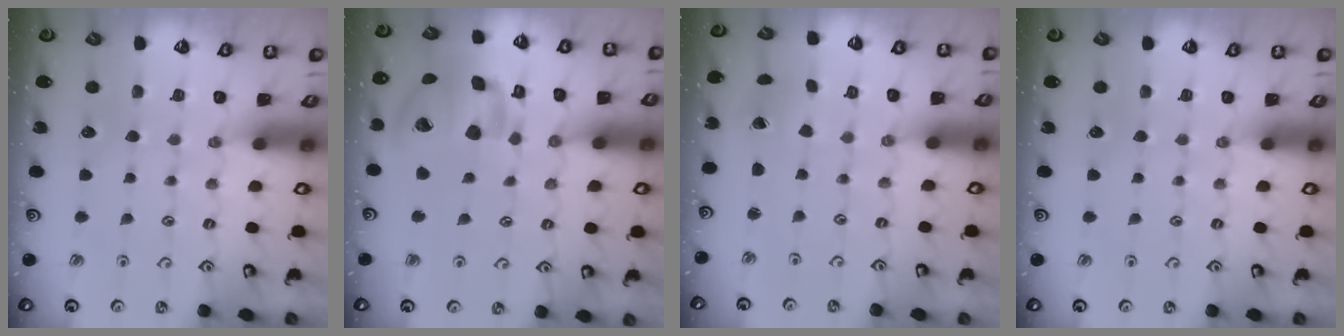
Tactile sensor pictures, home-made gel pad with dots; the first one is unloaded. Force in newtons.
{"total": 19.5, "press": 19.2, "slide": 2.9}
{"total": 0.9, "press": 0.9, "slide": 0.3}
{"total": 0.0}